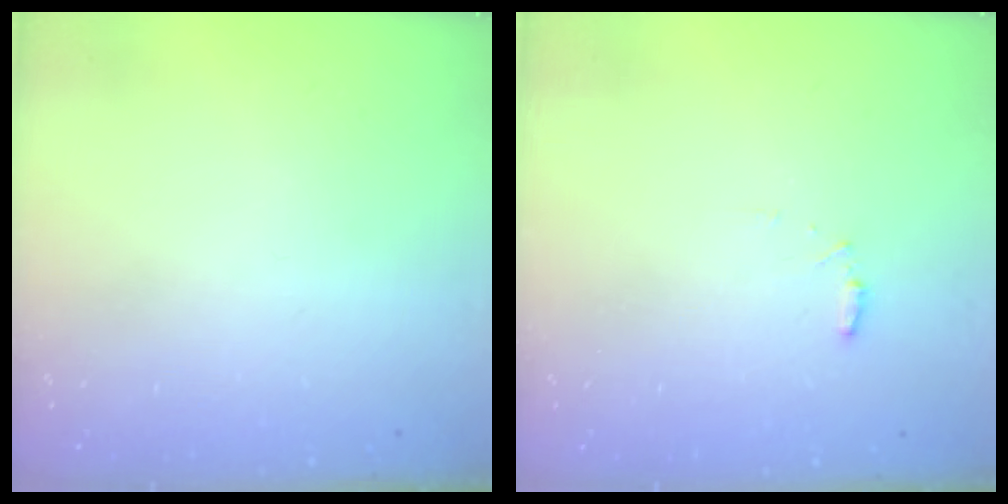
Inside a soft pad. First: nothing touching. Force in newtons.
{"total": 4.9, "press": 4.9, "slide": 0.5}